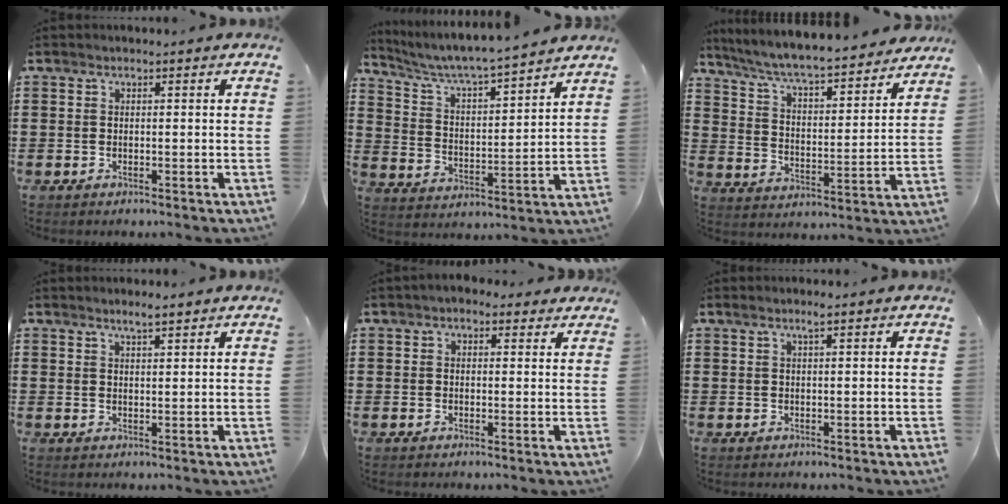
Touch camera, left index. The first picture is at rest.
{"total": 4.9, "force": [4.6, -0.2, 1.7], "torque": [-0.057, -0.037, 0.070]}
{"total": 6.4, "force": [6.0, 0.3, 2.2], "torque": [-0.070, -0.047, 0.098]}
{"total": 2.3, "force": [1.9, 0.1, 1.2], "torque": [-0.026, 0.001, 0.034]}
{"total": 2.1, "force": [1.3, 1.4, 0.8], "torque": [-0.020, 0.010, 0.023]}
{"total": 1.6, "force": [0.8, 0.1, 1.3], "torque": [-0.028, -0.001, 0.015]}